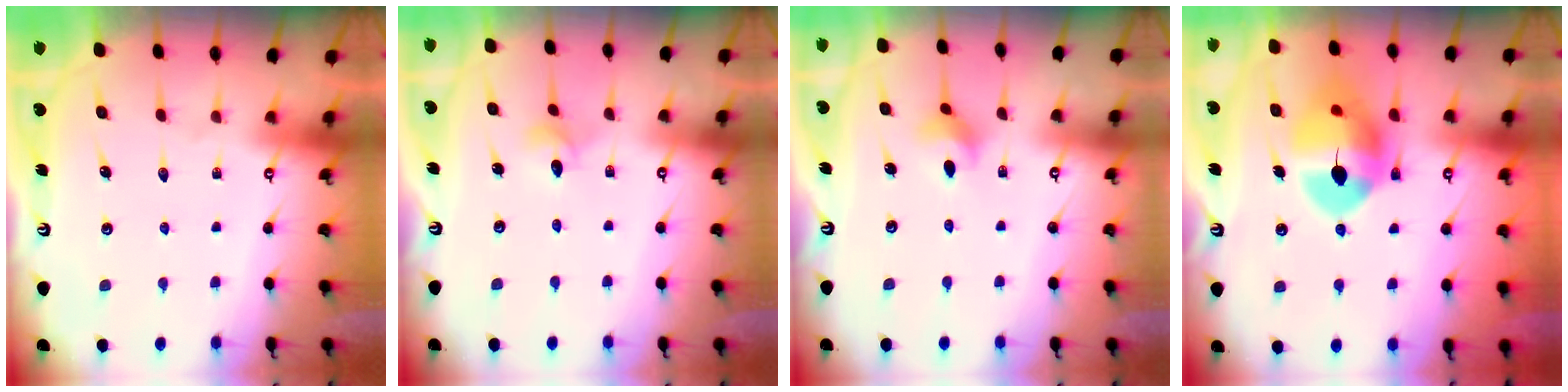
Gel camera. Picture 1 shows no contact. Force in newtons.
{"total": 3.1, "press": 3.0, "slide": 0.4}
{"total": 4.0, "press": 3.9, "slide": 0.7}
{"total": 13.6, "press": 13.5, "slide": 1.7}